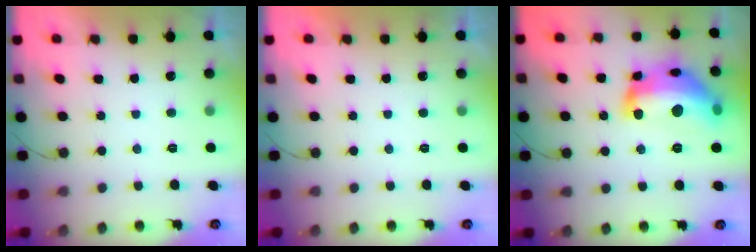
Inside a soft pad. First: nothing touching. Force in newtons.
{"total": 0.0}
{"total": 21.1, "press": 21.0, "slide": 1.5}